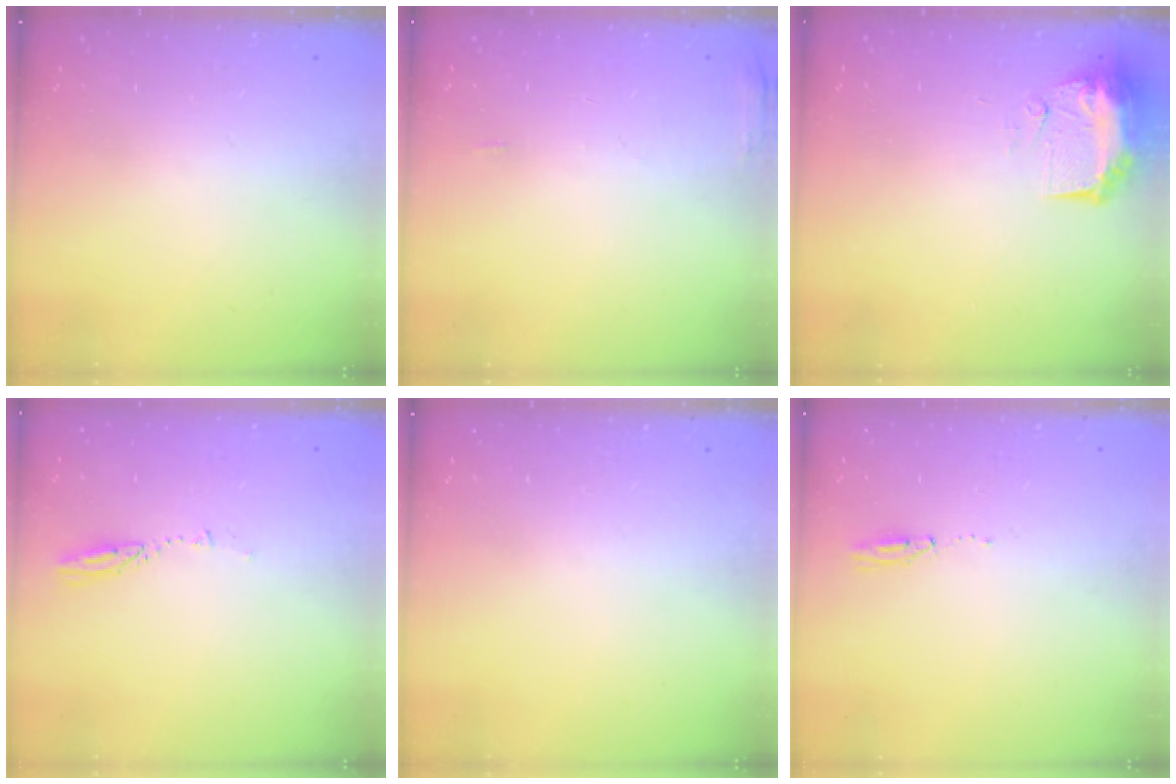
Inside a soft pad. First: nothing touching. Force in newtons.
{"total": 4.1, "press": 3.9, "slide": 1.1}
{"total": 9.2, "press": 9.1, "slide": 0.9}
{"total": 2.9, "press": 2.9, "slide": 0.3}
{"total": 0.0}
{"total": 15.4, "press": 4.4, "slide": 14.7}